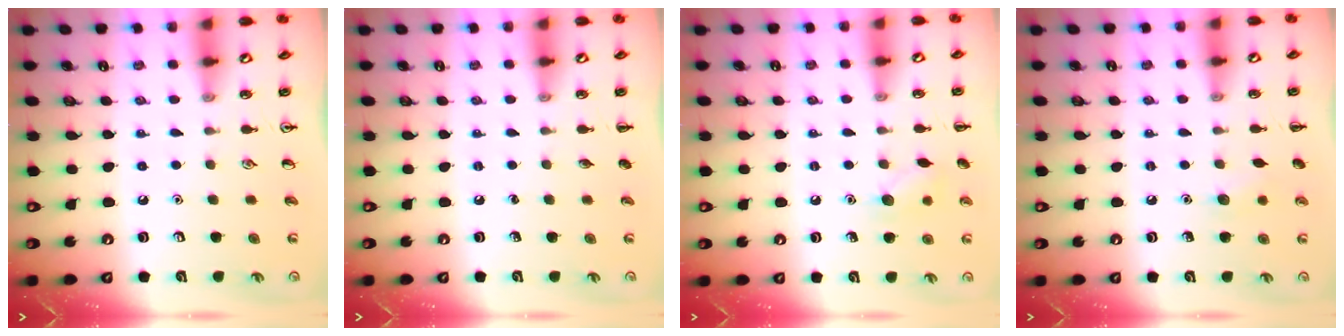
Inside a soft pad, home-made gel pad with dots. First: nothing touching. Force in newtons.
{"total": 0.0}
{"total": 8.5, "press": 8.3, "slide": 1.7}
{"total": 5.5, "press": 5.3, "slide": 1.6}